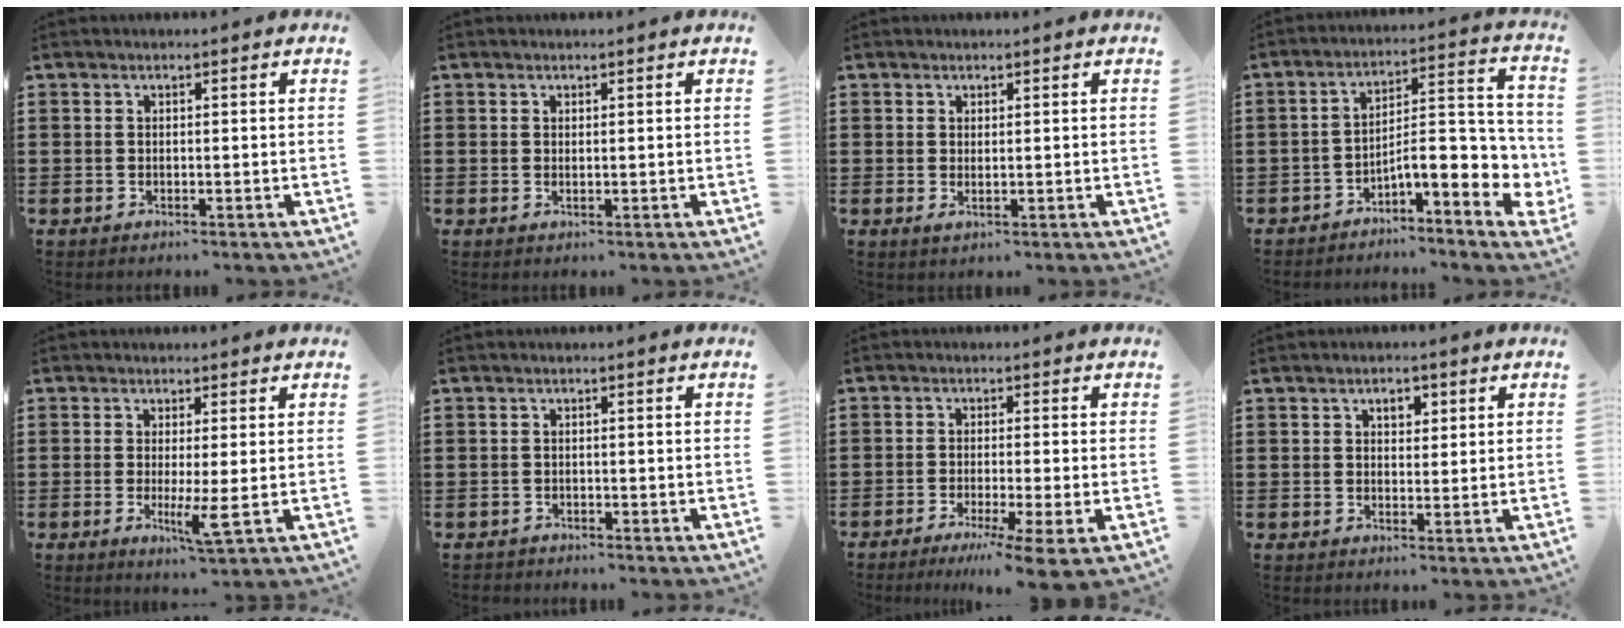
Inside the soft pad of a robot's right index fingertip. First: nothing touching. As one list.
[{"total": 0.0}, {"total": 0.5, "force": [0.5, 0.0, 0.3], "torque": [-0.006, 0.001, 0.008]}, {"total": 8.5, "force": [-3.9, 2.7, 7.1], "torque": [-0.103, -0.020, -0.076]}, {"total": 4.0, "force": [-0.7, 0.0, 3.9], "torque": [-0.077, -0.017, -0.013]}, {"total": 0.9, "force": [-0.9, 0.2, -0.1], "torque": [0.001, 0.003, -0.020]}, {"total": 3.9, "force": [-2.5, -0.8, 2.9], "torque": [-0.047, -0.015, -0.042]}, {"total": 2.4, "force": [1.2, 1.6, 1.4], "torque": [-0.025, 0.006, 0.018]}]